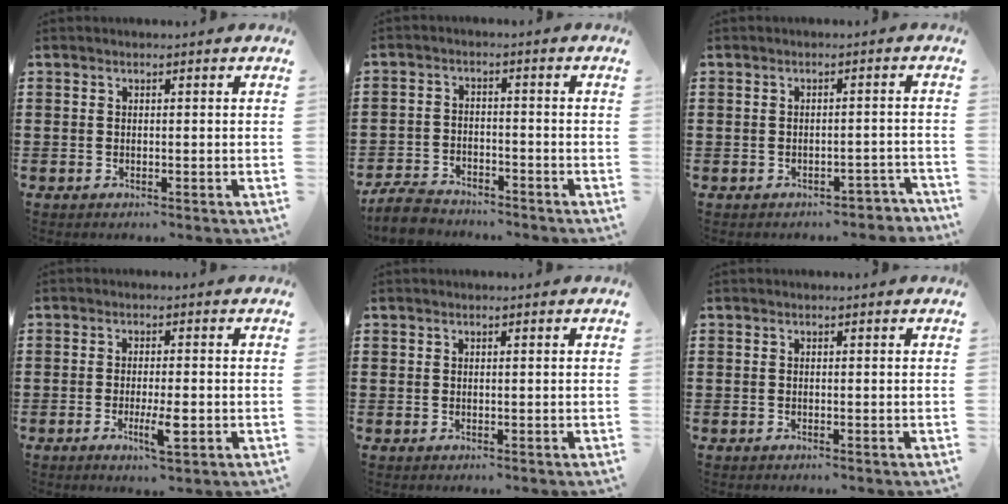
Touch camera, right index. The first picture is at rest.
{"total": 5.1, "force": [-4.9, 1.1, 1.2], "torque": [-0.039, 0.001, -0.102]}
{"total": 2.1, "force": [-2.0, 0.6, 0.1], "torque": [-0.009, 0.002, -0.043]}
{"total": 4.7, "force": [-1.6, 1.0, 4.3], "torque": [-0.083, -0.008, -0.029]}
{"total": 0.0}
{"total": 0.0}